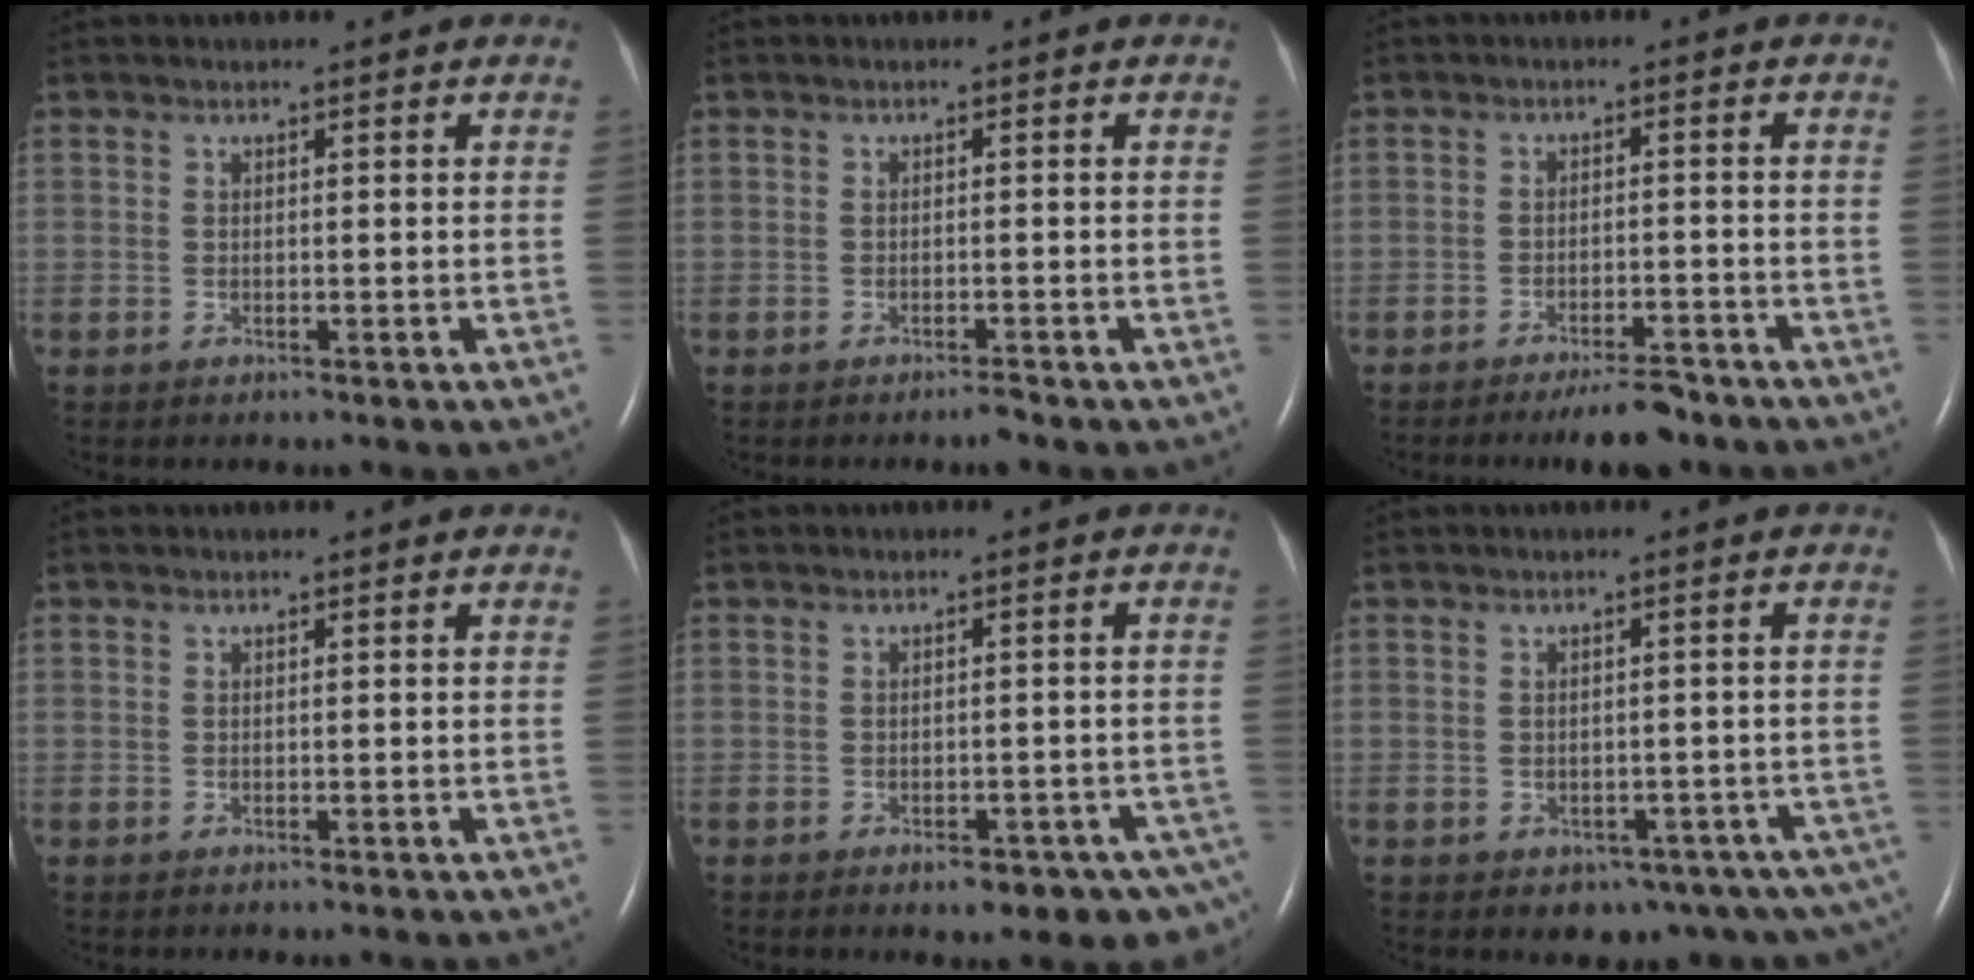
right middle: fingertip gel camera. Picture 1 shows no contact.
{"total": 1.2, "force": [-1.1, 0.0, 0.6], "torque": [-0.012, -0.001, -0.017]}
{"total": 5.4, "force": [-4.5, 1.3, 2.7], "torque": [-0.043, -0.002, -0.073]}
{"total": 0.0}
{"total": 9.2, "force": [-6.2, 4.0, 5.4], "torque": [-0.049, 0.006, -0.076]}
{"total": 9.2, "force": [-6.1, 5.3, 4.4], "torque": [-0.037, 0.006, -0.067]}